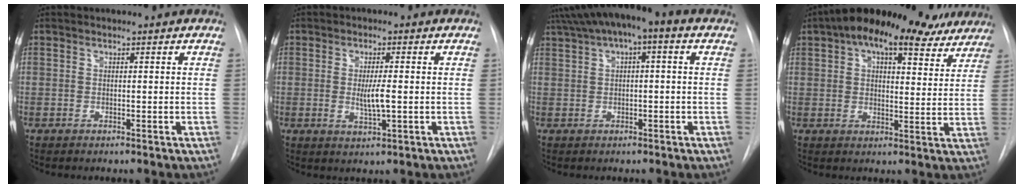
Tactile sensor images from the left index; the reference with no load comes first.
{"total": 3.8, "force": [-0.3, 0.5, 3.7], "torque": [-0.070, -0.007, -0.003]}
{"total": 8.8, "force": [4.5, 1.9, 7.3], "torque": [-0.123, 0.050, 0.065]}
{"total": 20.9, "force": [15.5, 7.9, 11.5], "torque": [-0.186, 0.043, 0.203]}